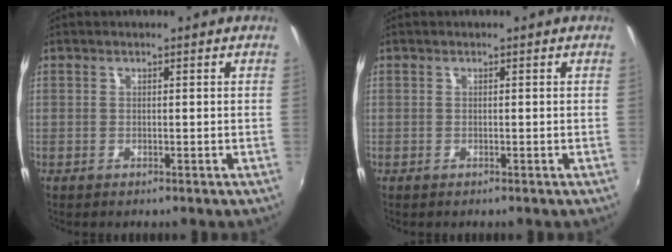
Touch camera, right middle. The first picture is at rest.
{"total": 0.0}